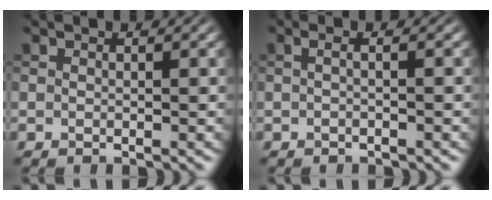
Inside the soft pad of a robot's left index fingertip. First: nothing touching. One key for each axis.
{"total": 1.4, "fx": 0.0, "fy": 0.5, "fz": 1.2, "tx": -0.015, "ty": -0.005, "tz": -0.010}